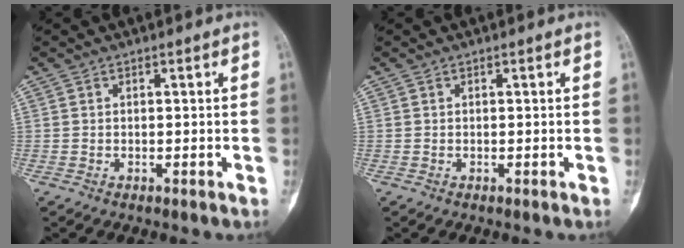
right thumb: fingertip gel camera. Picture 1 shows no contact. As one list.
[{"total": 0.0}]